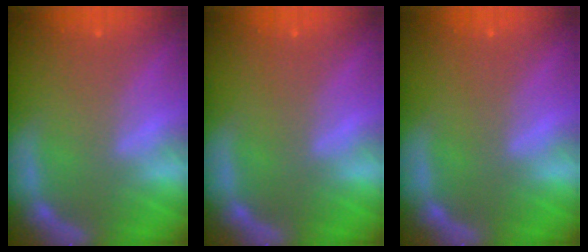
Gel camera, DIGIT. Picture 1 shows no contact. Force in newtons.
{"total": 0.0}
{"total": 0.0}